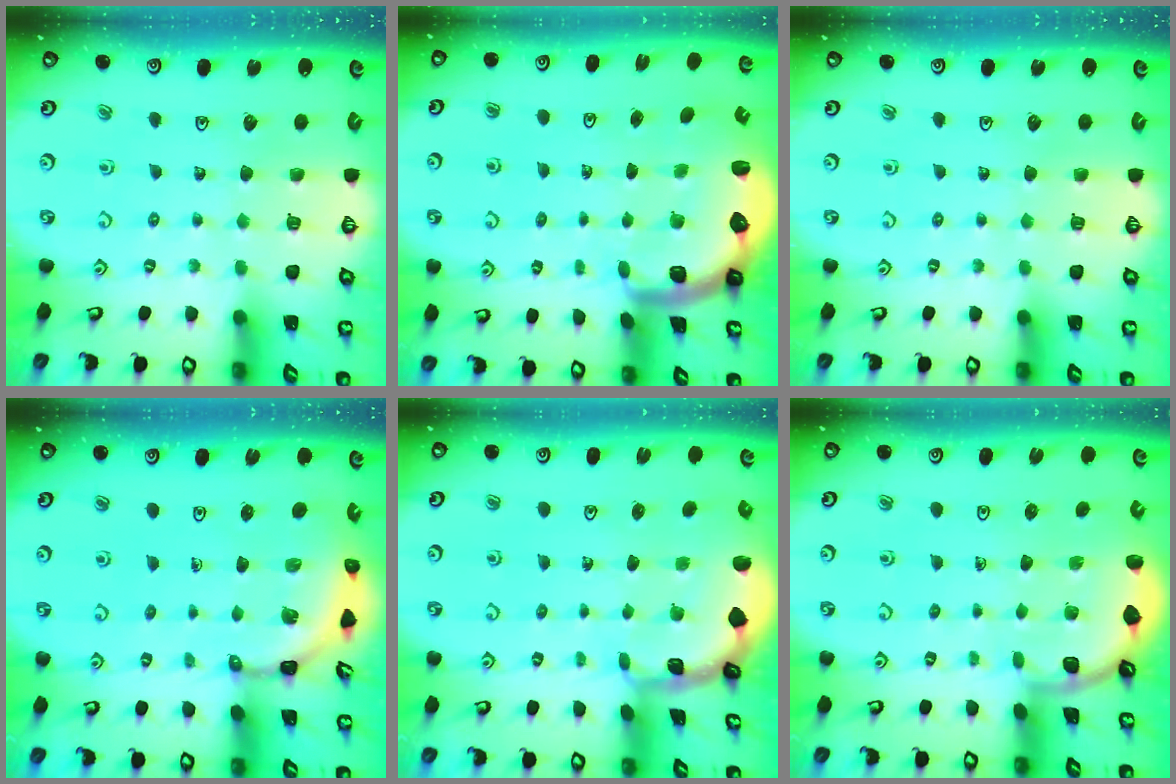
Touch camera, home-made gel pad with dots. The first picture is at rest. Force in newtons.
{"total": 2.8, "press": 2.5, "slide": 1.4}
{"total": 0.0}
{"total": 3.6, "press": 3.6, "slide": 0.2}
{"total": 2.3, "press": 2.3, "slide": 0.3}
{"total": 1.8, "press": 1.8, "slide": 0.1}